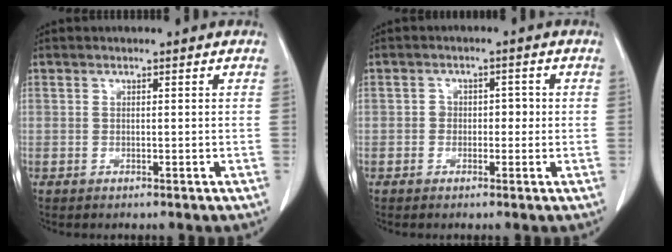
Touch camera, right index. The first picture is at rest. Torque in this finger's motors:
{"motor_torque": [0.17, -0.15, 0.02, 0.02]}